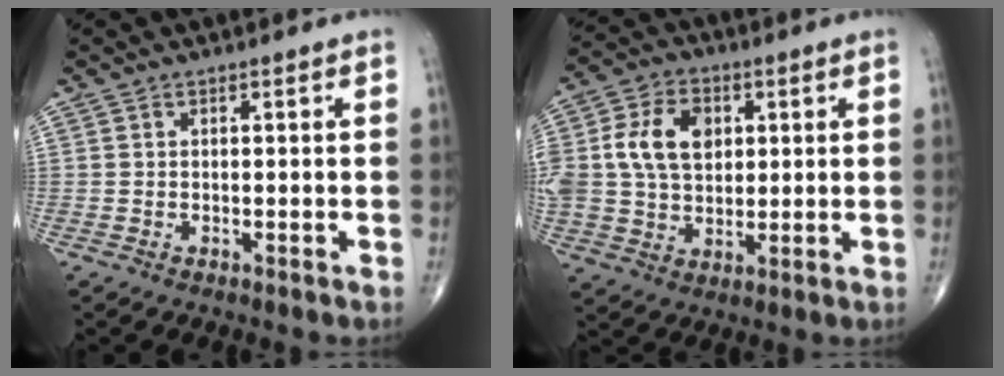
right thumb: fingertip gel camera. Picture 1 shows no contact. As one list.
[{"total": 14.3, "force": [2.9, 10.4, 9.5], "torque": [-0.179, 0.005, 0.053]}]